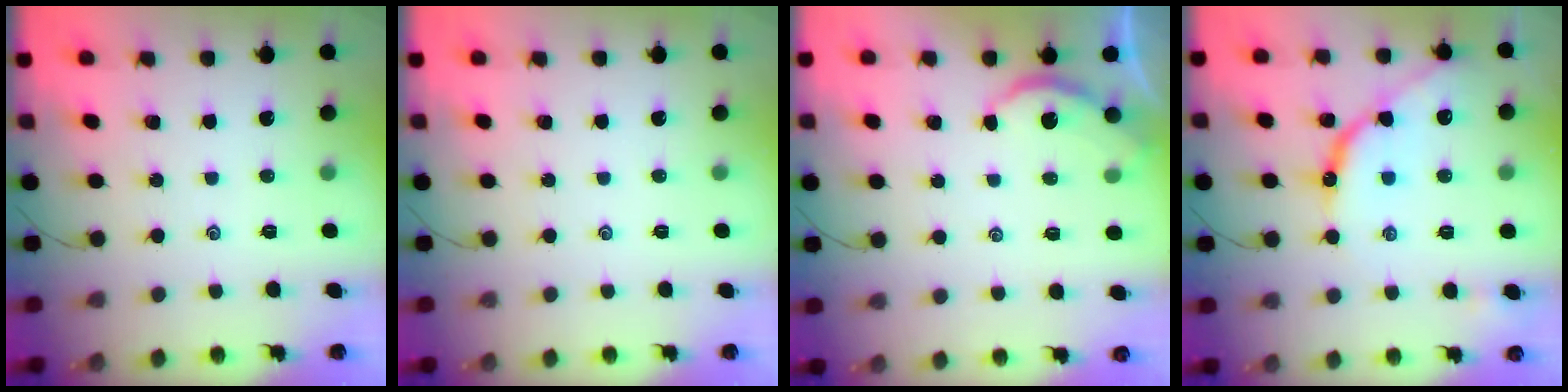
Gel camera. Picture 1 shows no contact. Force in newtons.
{"total": 0.0}
{"total": 3.0, "press": 3.0, "slide": 0.3}
{"total": 9.9, "press": 9.9, "slide": 1.0}